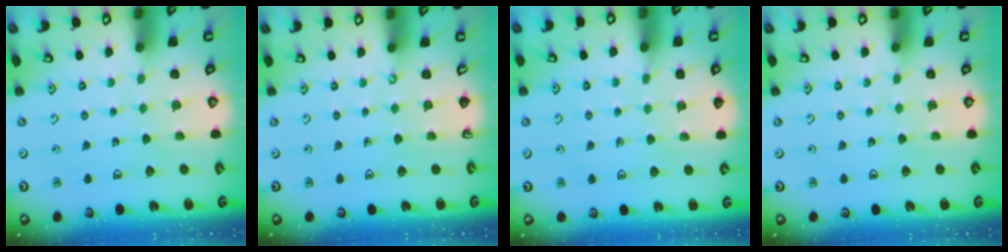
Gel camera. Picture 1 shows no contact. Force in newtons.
{"total": 0.0}
{"total": 2.9, "press": 2.8, "slide": 0.5}
{"total": 0.0}